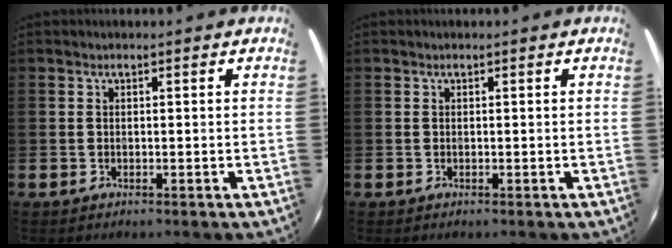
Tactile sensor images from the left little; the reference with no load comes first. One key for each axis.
{"total": 0.0}